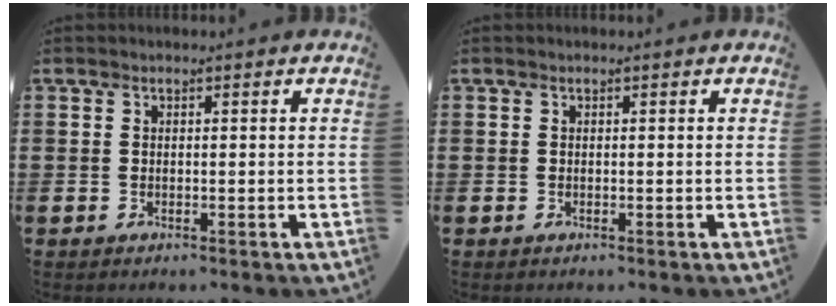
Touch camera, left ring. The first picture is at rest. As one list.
[{"total": 0.0}]